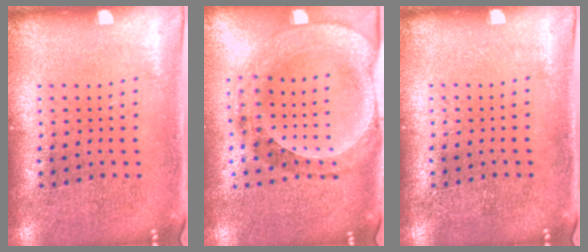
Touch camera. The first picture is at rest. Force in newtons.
{"total": 1.5, "press": 1.5, "slide": 0.3}
{"total": 0.0}